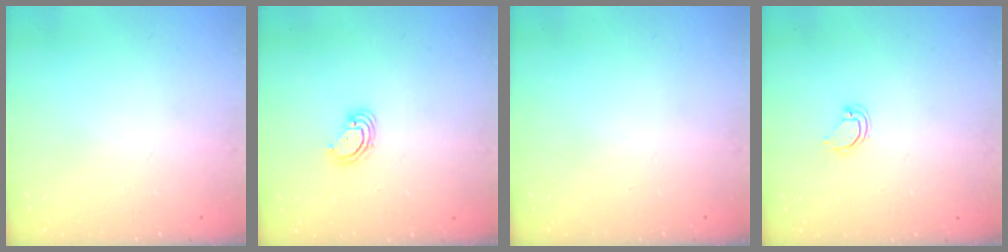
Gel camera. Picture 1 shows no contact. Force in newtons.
{"total": 3.6, "press": 3.6, "slide": 0.3}
{"total": 0.0}
{"total": 4.7, "press": 4.7, "slide": 0.2}